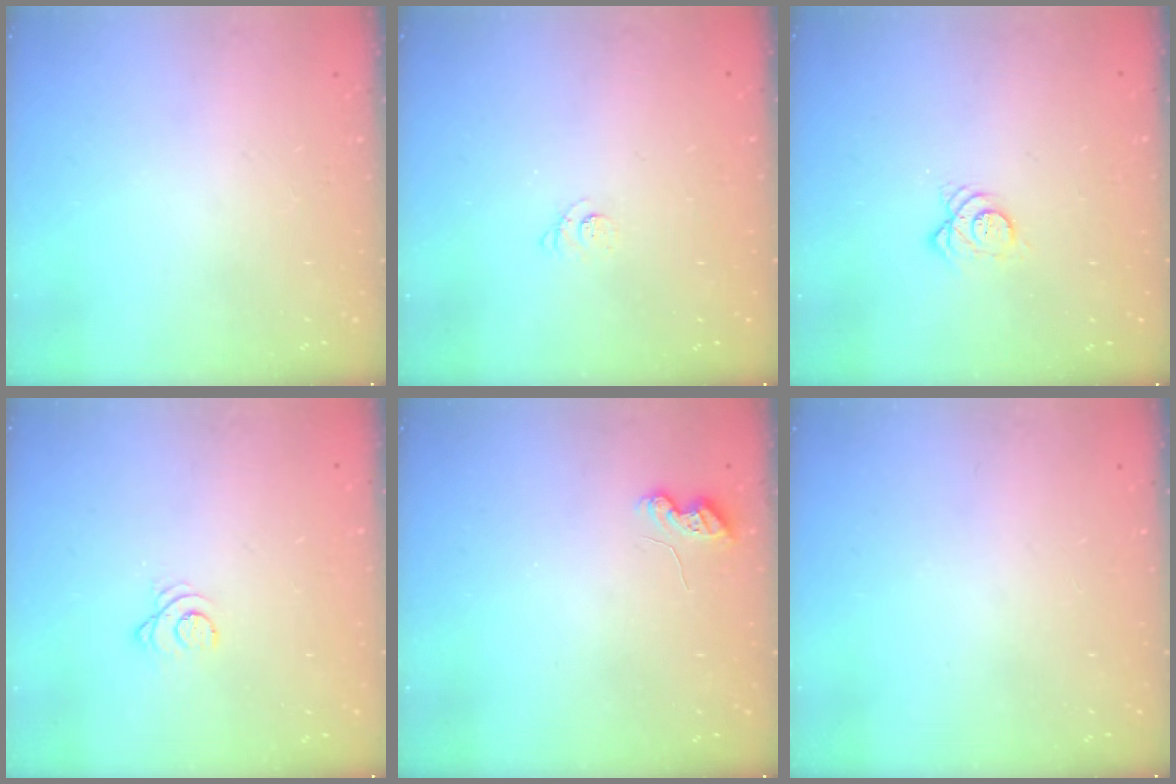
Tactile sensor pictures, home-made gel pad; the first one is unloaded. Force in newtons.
{"total": 2.2, "press": 2.2, "slide": 0.3}
{"total": 4.9, "press": 4.8, "slide": 0.5}
{"total": 2.7, "press": 2.7, "slide": 0.3}
{"total": 6.0, "press": 6.0, "slide": 0.5}
{"total": 0.0}